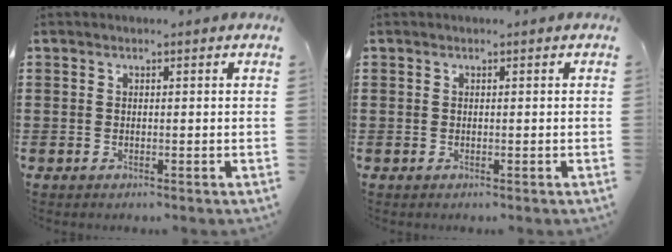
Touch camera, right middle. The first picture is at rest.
{"total": 0.0}